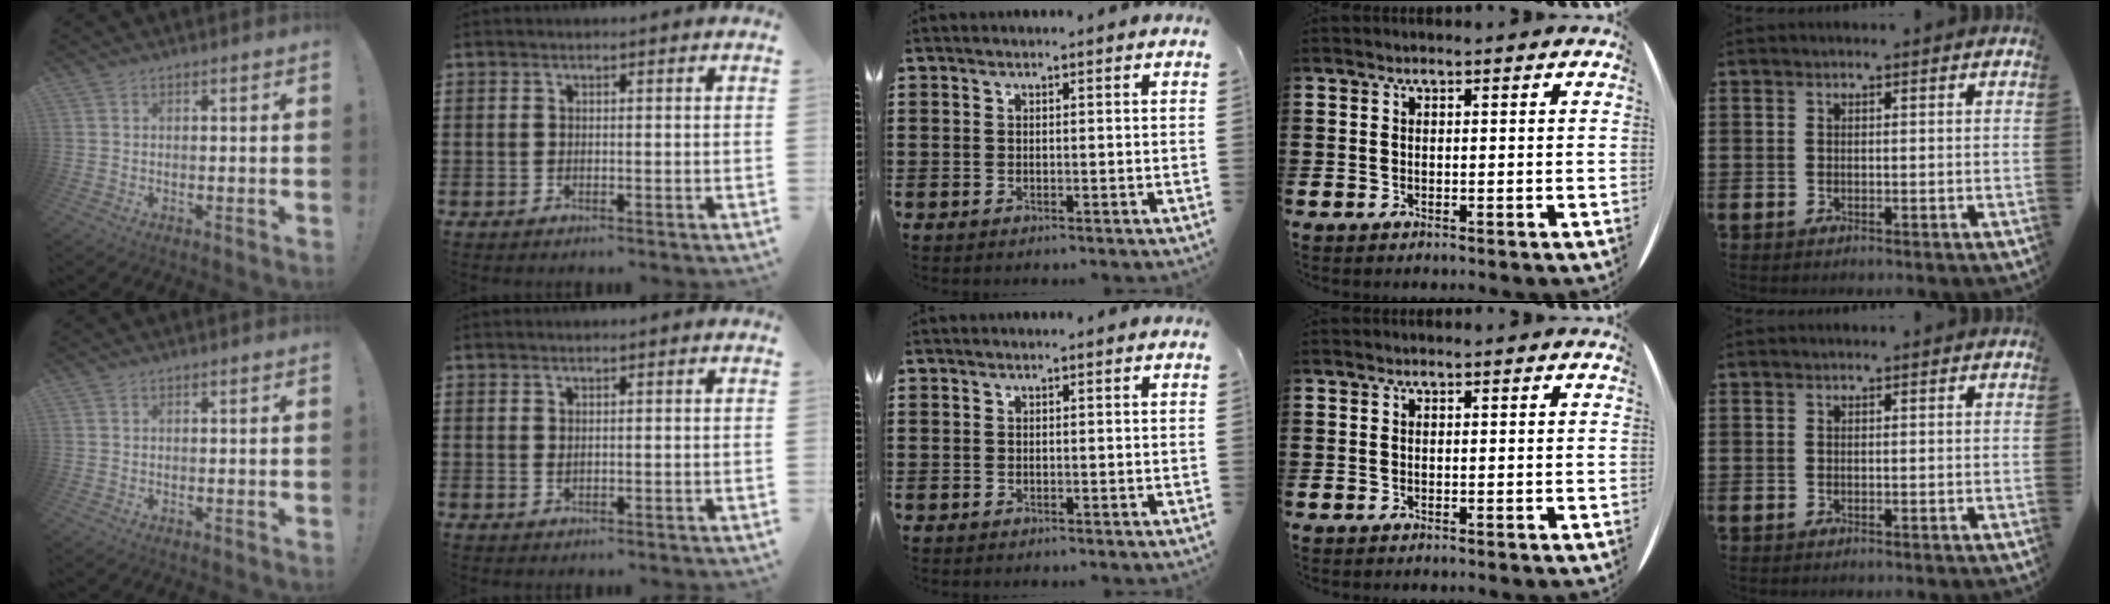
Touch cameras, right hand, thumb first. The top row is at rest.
{"index": {"total": 1.1, "force": [0.9, 0.3, 0.7], "torque": [-0.014, 0.002, 0.016]}}